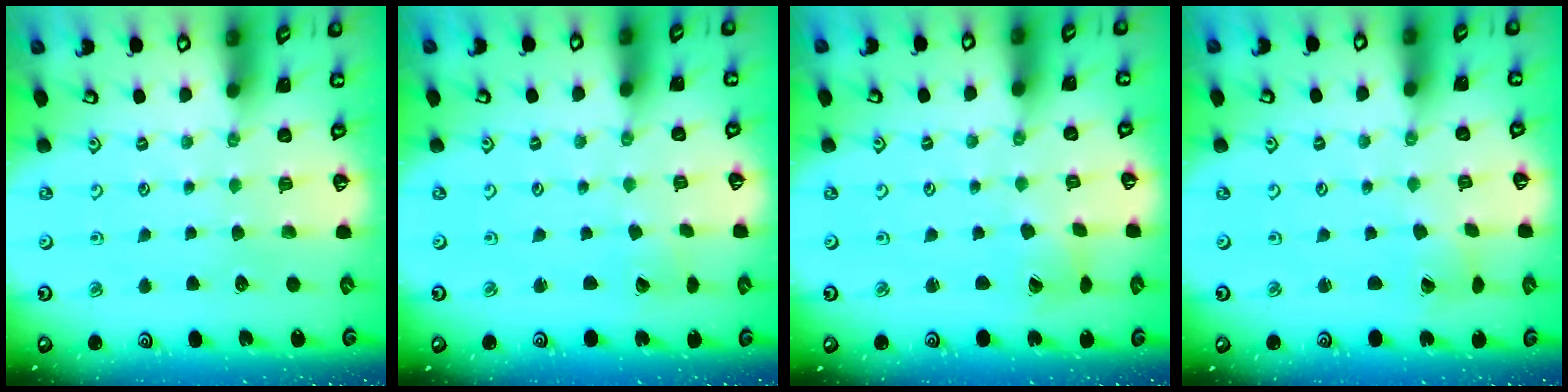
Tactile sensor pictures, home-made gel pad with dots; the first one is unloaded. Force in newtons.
{"total": 2.0, "press": 2.0, "slide": 0.2}
{"total": 1.8, "press": 1.7, "slide": 0.2}
{"total": 1.1, "press": 1.0, "slide": 0.1}